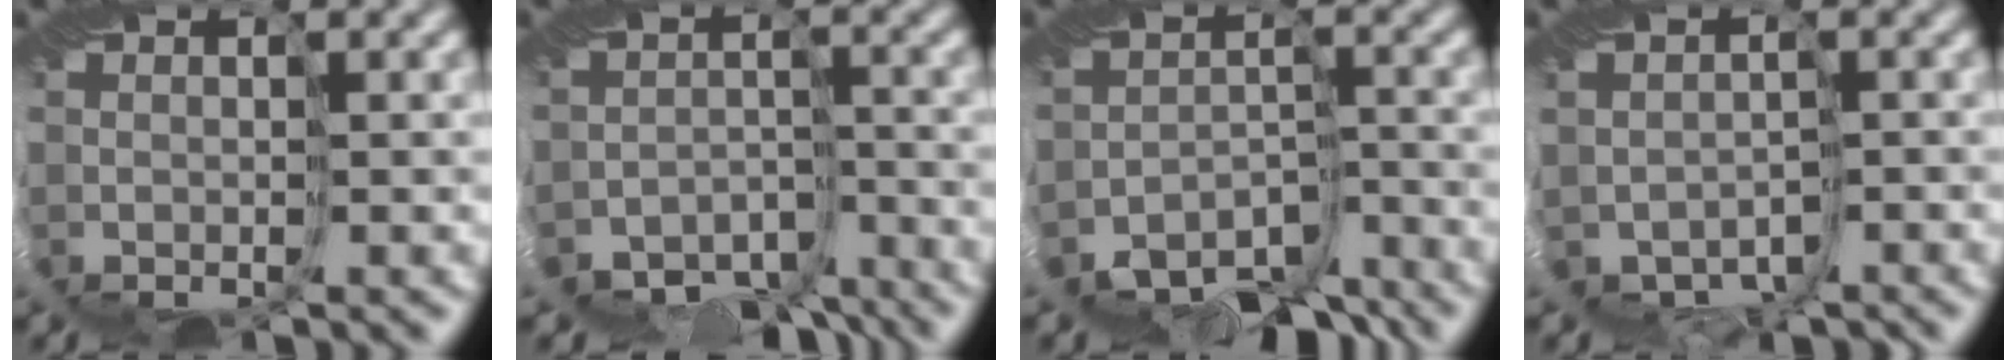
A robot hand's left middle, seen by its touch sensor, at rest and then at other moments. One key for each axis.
{"total": 8.7, "fx": -8.0, "fy": 3.4, "fz": 0.7, "tx": 0.007, "ty": -0.011, "tz": -0.120}
{"total": 8.1, "fx": -7.5, "fy": 2.7, "fz": 1.4, "tx": -0.013, "ty": -0.017, "tz": -0.120}
{"total": 3.0, "fx": -2.4, "fy": 1.7, "fz": 0.4, "tx": -0.001, "ty": -0.014, "tz": -0.041}